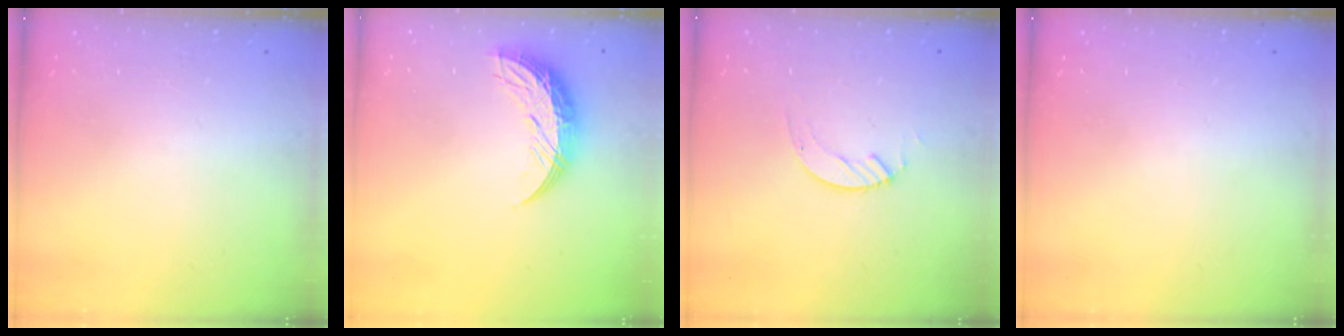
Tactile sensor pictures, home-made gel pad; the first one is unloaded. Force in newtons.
{"total": 10.5, "press": 10.5, "slide": 0.8}
{"total": 2.1, "press": 2.1, "slide": 0.2}
{"total": 0.0}